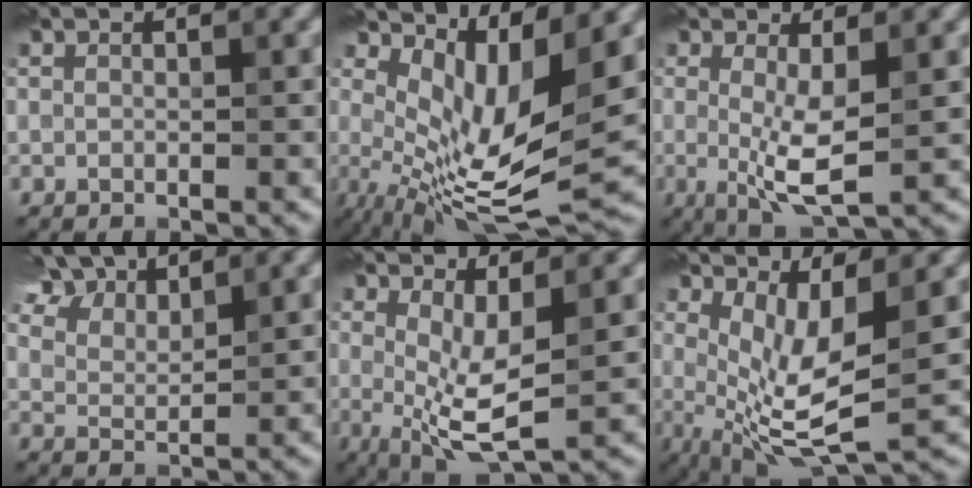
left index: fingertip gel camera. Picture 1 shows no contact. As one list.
[{"total": 9.3, "force": [1.4, 3.6, 8.5], "torque": [-0.158, -0.019, 0.033]}, {"total": 4.7, "force": [-0.1, 1.1, 4.6], "torque": [-0.088, -0.011, -0.001]}, {"total": 7.6, "force": [6.1, 3.0, 3.4], "torque": [-0.084, 0.016, 0.109]}, {"total": 5.3, "force": [0.2, 1.7, 5.0], "torque": [-0.097, -0.011, 0.006]}, {"total": 6.8, "force": [0.9, 2.1, 6.3], "torque": [-0.127, -0.015, 0.020]}]